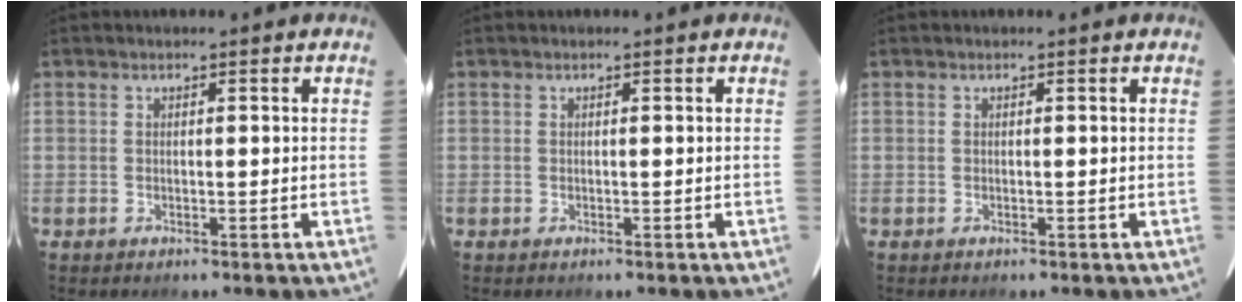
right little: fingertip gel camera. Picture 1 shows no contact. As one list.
[{"total": 0.0}, {"total": 0.0}]